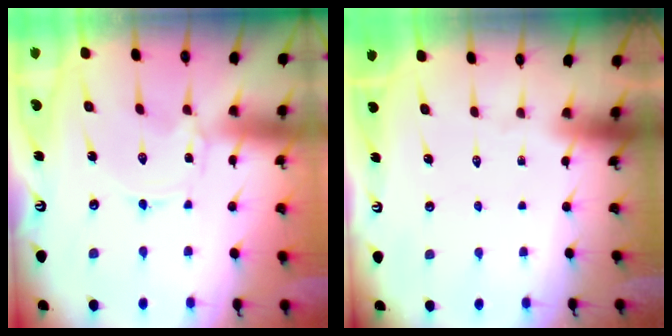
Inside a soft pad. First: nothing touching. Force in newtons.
{"total": 0.0}